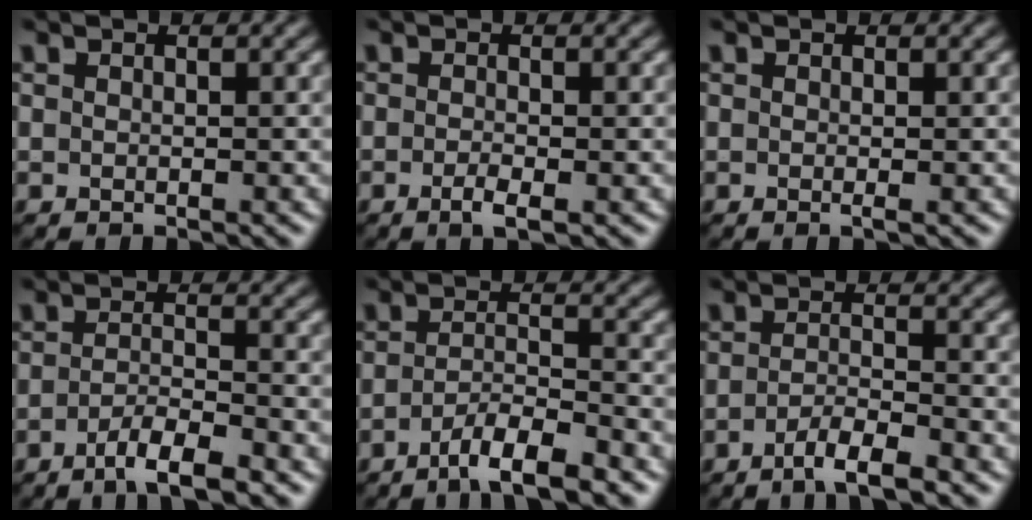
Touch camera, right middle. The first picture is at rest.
{"total": 1.6, "force": [-0.7, 0.3, 1.4], "torque": [-0.027, -0.005, -0.015]}
{"total": 0.6, "force": [-0.1, 0.0, 0.5], "torque": [-0.011, -0.005, -0.003]}
{"total": 3.7, "force": [-2.4, 0.7, 2.8], "torque": [-0.048, 0.002, -0.050]}
{"total": 5.0, "force": [-3.4, 1.0, 3.5], "torque": [-0.056, -0.001, -0.062]}
{"total": 3.2, "force": [-2.1, 0.5, 2.4], "torque": [-0.040, 0.003, -0.047]}